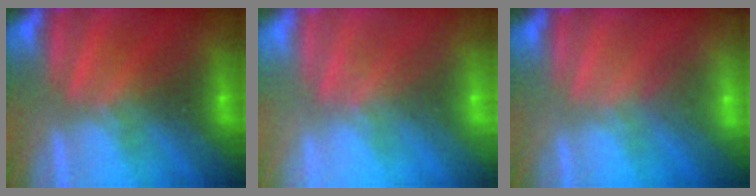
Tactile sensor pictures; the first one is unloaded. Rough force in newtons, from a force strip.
{"total": 8.1}
{"total": 2.8}